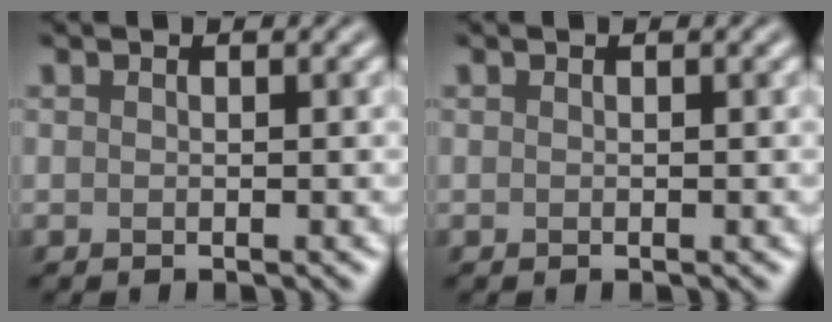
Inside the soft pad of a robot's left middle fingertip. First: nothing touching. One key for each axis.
{"total": 0.0}